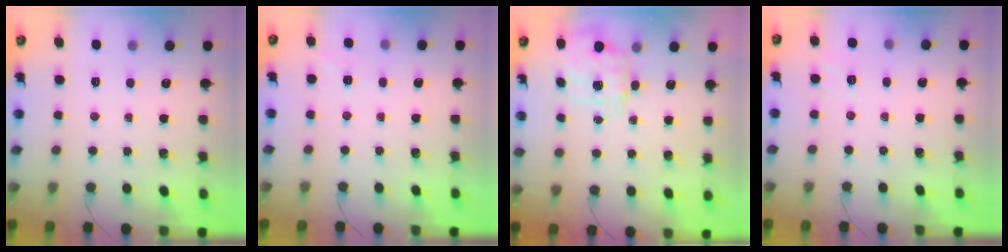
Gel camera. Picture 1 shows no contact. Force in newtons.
{"total": 2.0, "press": 1.4, "slide": 1.4}
{"total": 3.9, "press": 3.8, "slide": 0.8}
{"total": 2.9, "press": 2.6, "slide": 1.4}